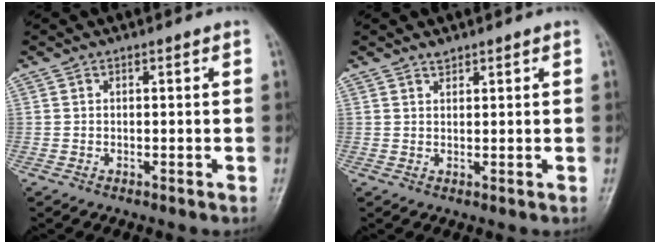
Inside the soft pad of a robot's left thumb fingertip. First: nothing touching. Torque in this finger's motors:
{"motor_torque": [-0.15, 0.08, -0.19, -0.05, 0.00]}